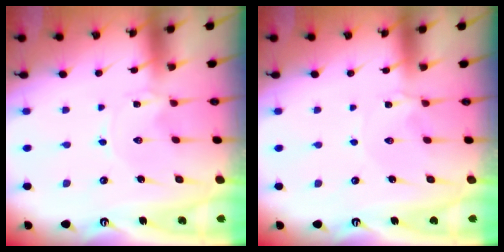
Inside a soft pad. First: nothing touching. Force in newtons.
{"total": 1.2, "press": 1.1, "slide": 0.3}